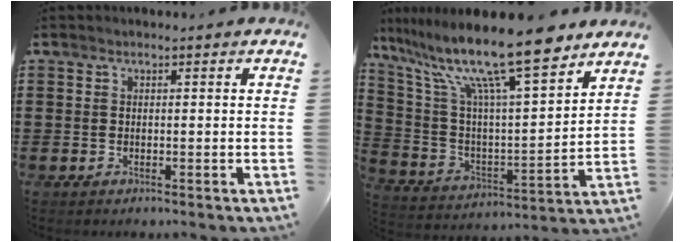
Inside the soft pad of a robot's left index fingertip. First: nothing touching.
{"total": 16.2, "force": [12.2, 1.8, 10.4], "torque": [-0.235, -0.068, 0.204]}